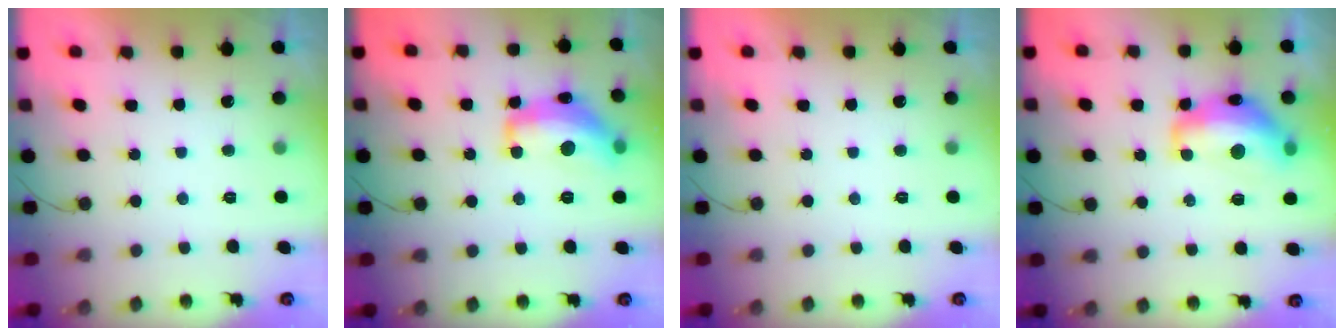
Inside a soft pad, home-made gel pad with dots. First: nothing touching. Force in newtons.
{"total": 16.0, "press": 16.0, "slide": 0.8}
{"total": 0.0}
{"total": 15.1, "press": 15.1, "slide": 0.8}